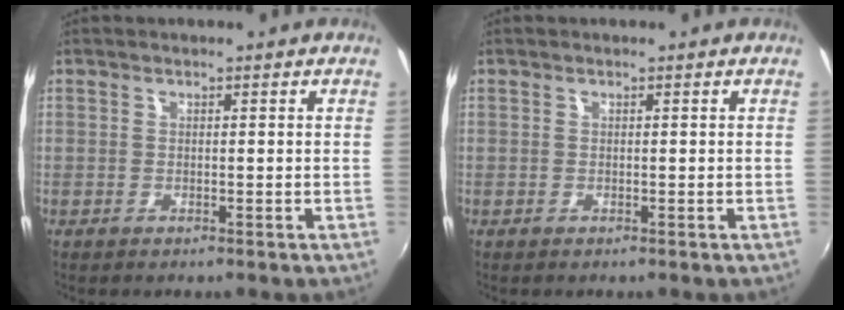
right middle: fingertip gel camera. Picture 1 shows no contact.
{"total": 0.0}